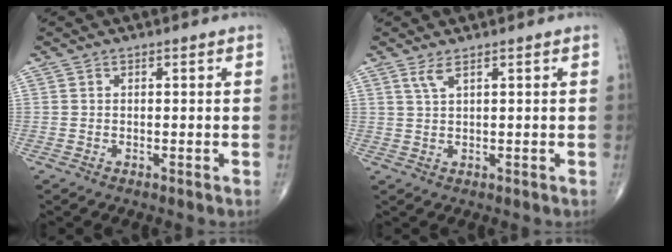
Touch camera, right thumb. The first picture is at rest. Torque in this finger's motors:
{"motor_torque": [-0.01, 0.01, 0.42, 0.39, 0.04]}